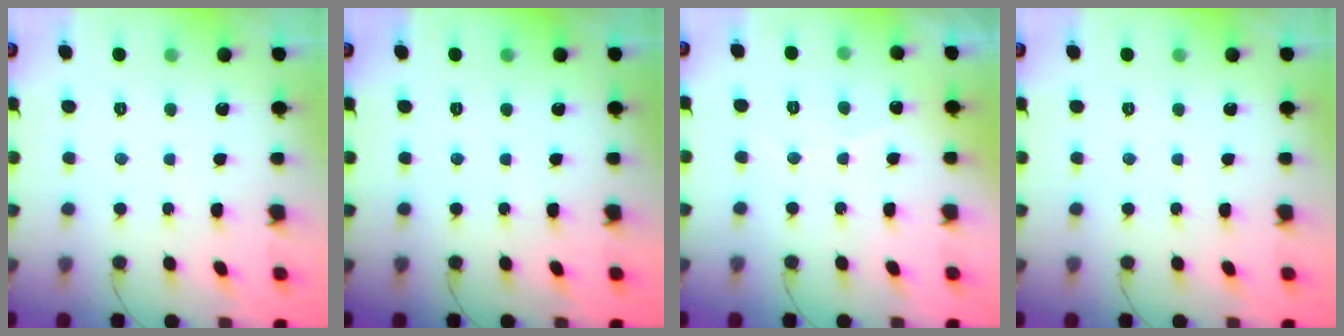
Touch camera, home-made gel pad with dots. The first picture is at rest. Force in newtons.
{"total": 0.0}
{"total": 2.3, "press": 2.3, "slide": 0.1}
{"total": 0.0}